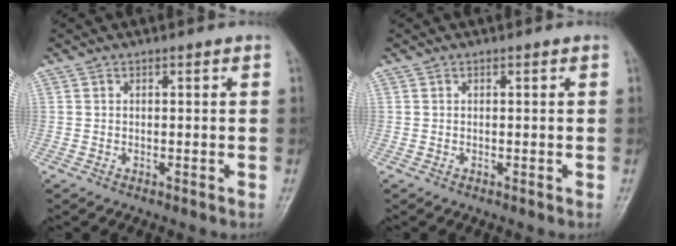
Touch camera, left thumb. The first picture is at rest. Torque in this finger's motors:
{"motor_torque": [0.00, 0.00, -0.19, -0.19, 0.00]}